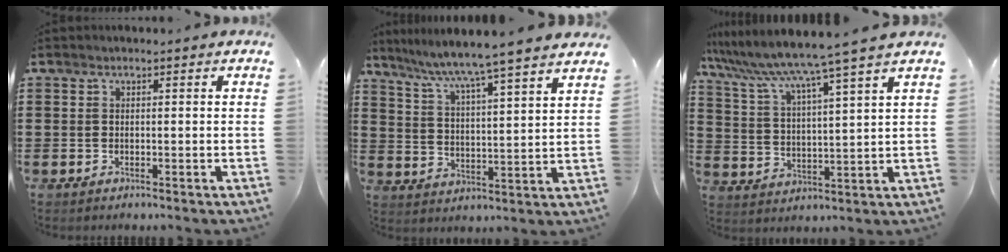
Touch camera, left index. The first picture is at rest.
{"total": 5.9, "force": [5.3, -1.4, 2.4], "torque": [-0.070, -0.043, 0.081]}
{"total": 7.0, "force": [6.2, -1.3, 3.1], "torque": [-0.086, -0.050, 0.098]}